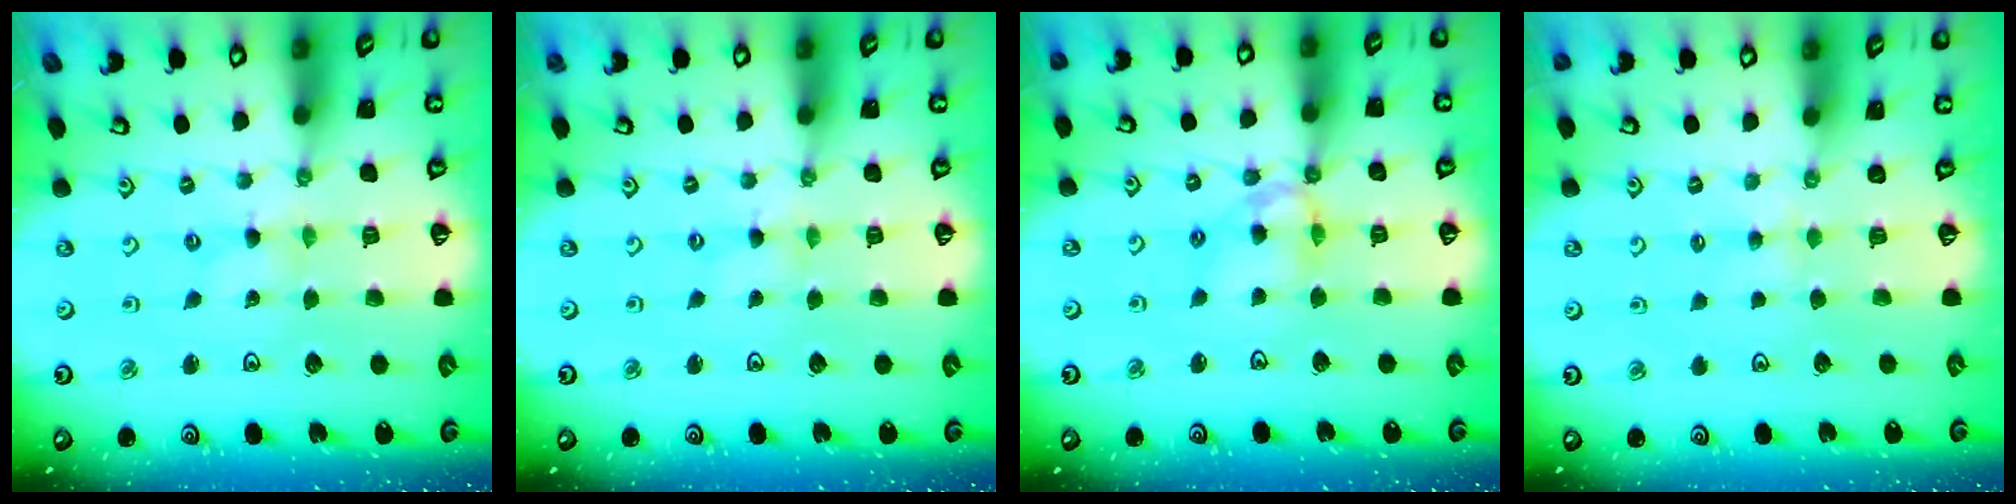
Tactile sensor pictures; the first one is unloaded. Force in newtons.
{"total": 0.0}
{"total": 9.8, "press": 9.8, "slide": 0.8}
{"total": 2.3, "press": 2.2, "slide": 0.4}